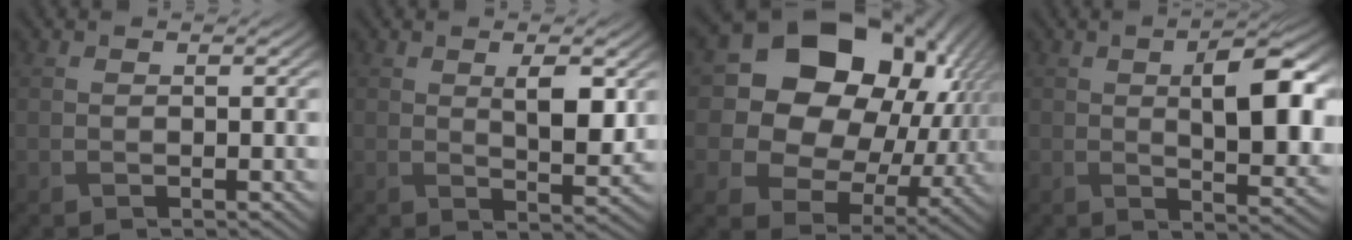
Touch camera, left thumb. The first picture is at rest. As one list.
[{"total": 4.3, "force": [1.4, 1.6, 3.7], "torque": [-0.075, -0.008, 0.029]}, {"total": 20.4, "force": [5.3, 16.6, 10.6], "torque": [-0.236, 0.022, 0.116]}, {"total": 9.2, "force": [1.4, 3.8, 8.2], "torque": [-0.132, -0.004, 0.028]}]